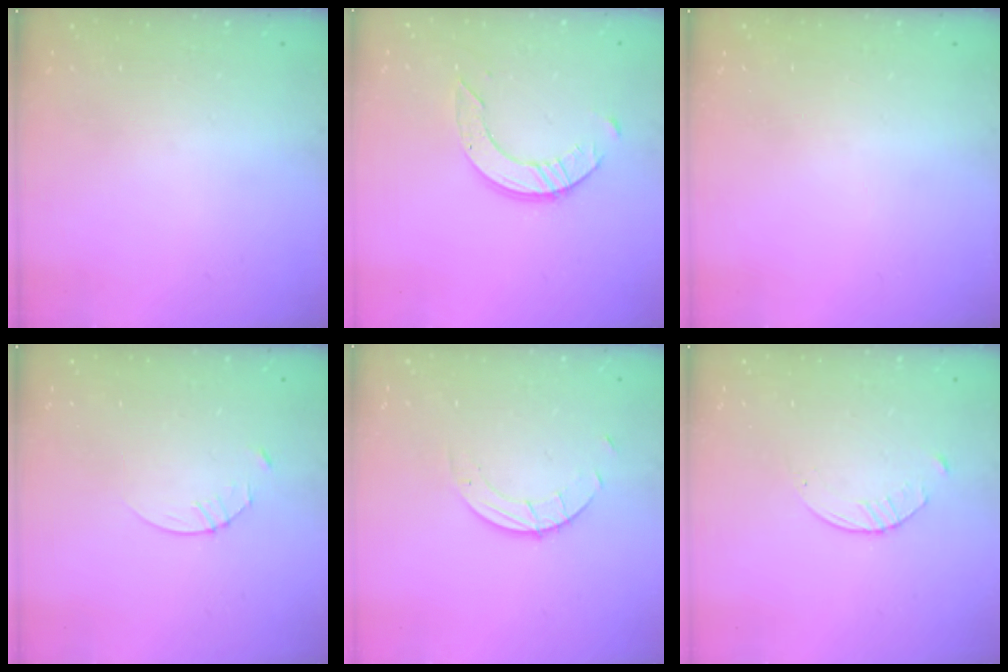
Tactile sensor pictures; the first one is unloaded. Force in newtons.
{"total": 6.5, "press": 6.5, "slide": 0.6}
{"total": 0.0}
{"total": 2.9, "press": 2.9, "slide": 0.4}
{"total": 2.5, "press": 2.5, "slide": 0.2}
{"total": 2.0, "press": 2.0, "slide": 0.3}